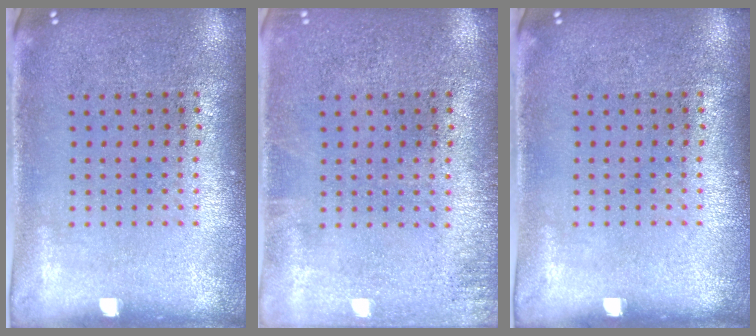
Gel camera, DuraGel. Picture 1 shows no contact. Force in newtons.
{"total": 0.9, "press": 0.9, "slide": 0.2}
{"total": 0.0}